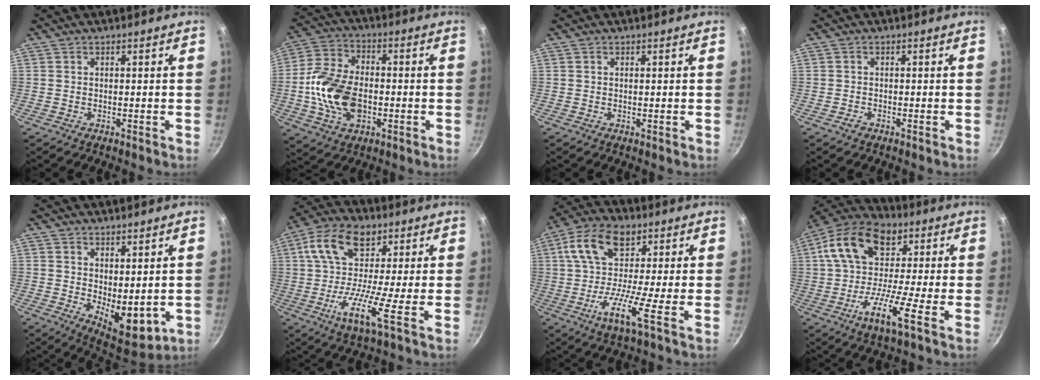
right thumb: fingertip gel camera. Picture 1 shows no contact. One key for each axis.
{"total": 15.0, "fx": -2.4, "fy": 9.7, "fz": 11.2, "tx": -0.200, "ty": 0.023, "tz": -0.050}
{"total": 0.0}
{"total": 1.0, "fx": -0.7, "fy": 0.6, "fz": 0.5, "tx": -0.010, "ty": 0.003, "tz": -0.015}
{"total": 9.4, "fx": 1.2, "fy": 4.8, "fz": 8.0, "tx": -0.092, "ty": -0.033, "tz": 0.034}
{"total": 14.3, "fx": 1.1, "fy": 6.0, "fz": 13.0, "tx": -0.234, "ty": 0.010, "tz": -0.008}
{"total": 12.8, "fx": 0.4, "fy": 4.6, "fz": 11.9, "tx": -0.222, "ty": 0.012, "tz": -0.020}
{"total": 16.7, "fx": 0.2, "fy": 8.1, "fz": 14.6, "tx": -0.250, "ty": 0.029, "tz": -0.025}